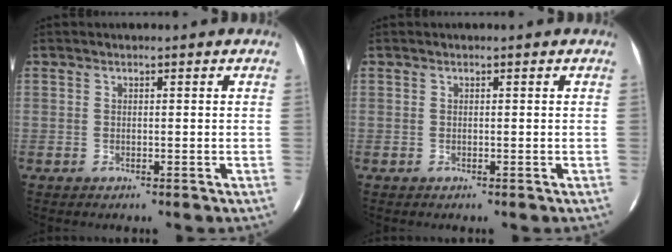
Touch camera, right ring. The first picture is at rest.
{"total": 0.0}